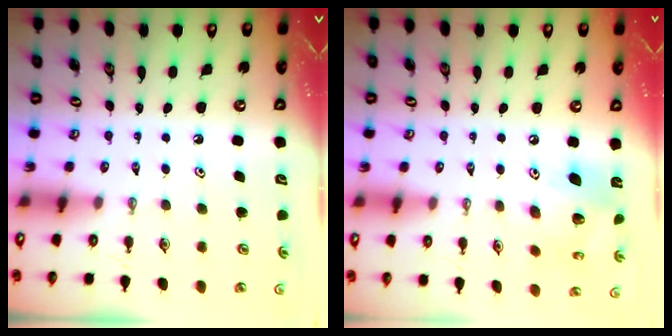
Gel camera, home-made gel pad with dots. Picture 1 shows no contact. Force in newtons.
{"total": 13.0, "press": 12.9, "slide": 1.3}